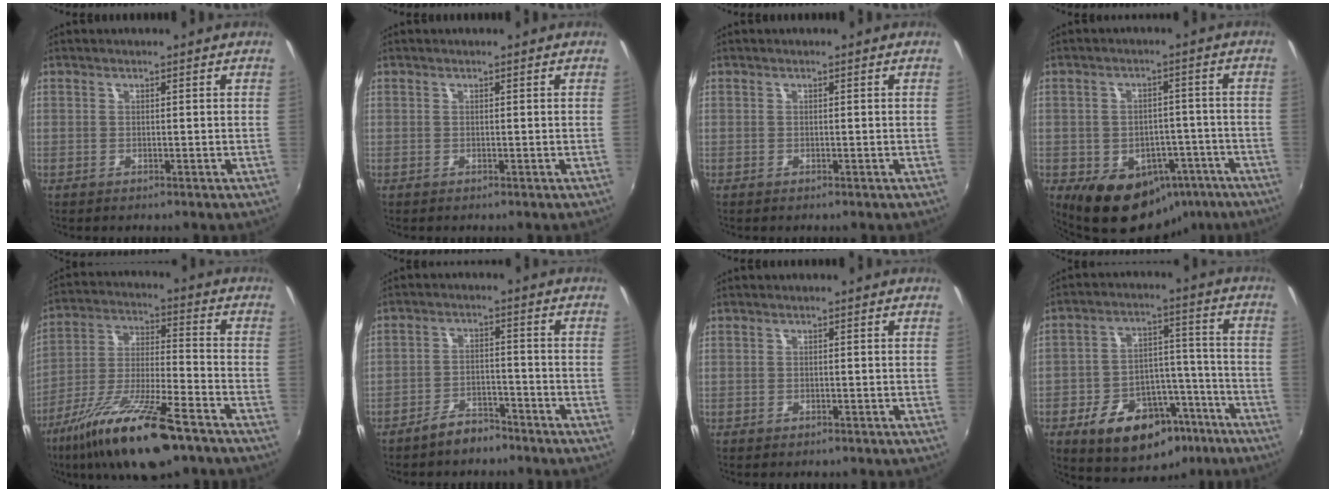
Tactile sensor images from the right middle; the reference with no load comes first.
{"total": 0.0}
{"total": 0.0}
{"total": 13.0, "force": [-7.3, 9.2, 5.7], "torque": [-0.103, 0.023, -0.074]}
{"total": 19.7, "force": [-12.7, 4.4, 14.3], "torque": [-0.274, -0.035, -0.225]}
{"total": 5.3, "force": [-4.5, 2.0, 2.1], "torque": [-0.051, 0.013, -0.068]}
{"total": 0.8, "force": [-0.6, 0.5, 0.3], "torque": [-0.006, -0.002, -0.010]}
{"total": 18.2, "force": [-10.8, 10.8, 9.9], "torque": [-0.181, 0.032, -0.139]}